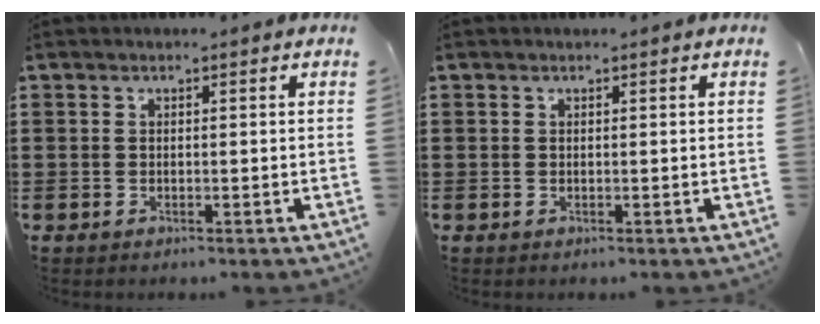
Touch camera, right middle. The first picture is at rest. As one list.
[{"total": 0.0}]